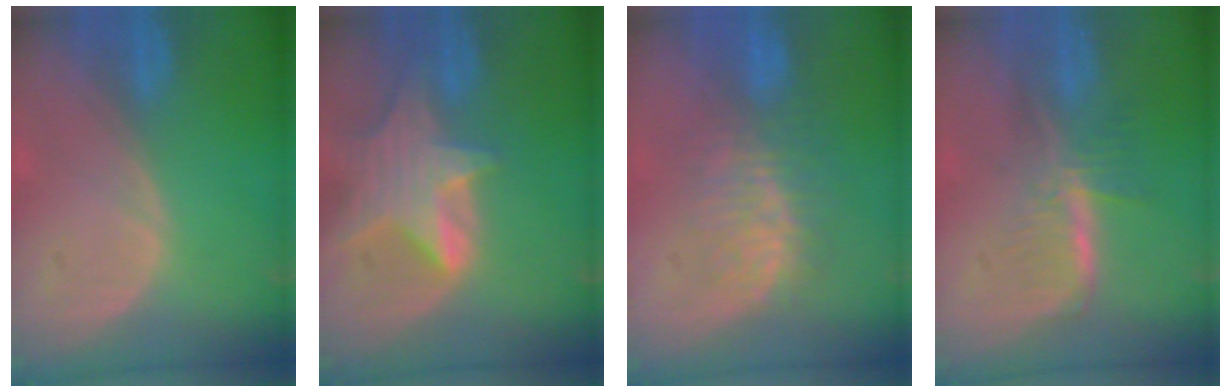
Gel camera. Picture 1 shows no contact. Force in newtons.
{"total": 8.3, "press": 7.4, "slide": 3.8}
{"total": 7.6, "press": 7.4, "slide": 1.9}
{"total": 6.0, "press": 5.2, "slide": 3.0}